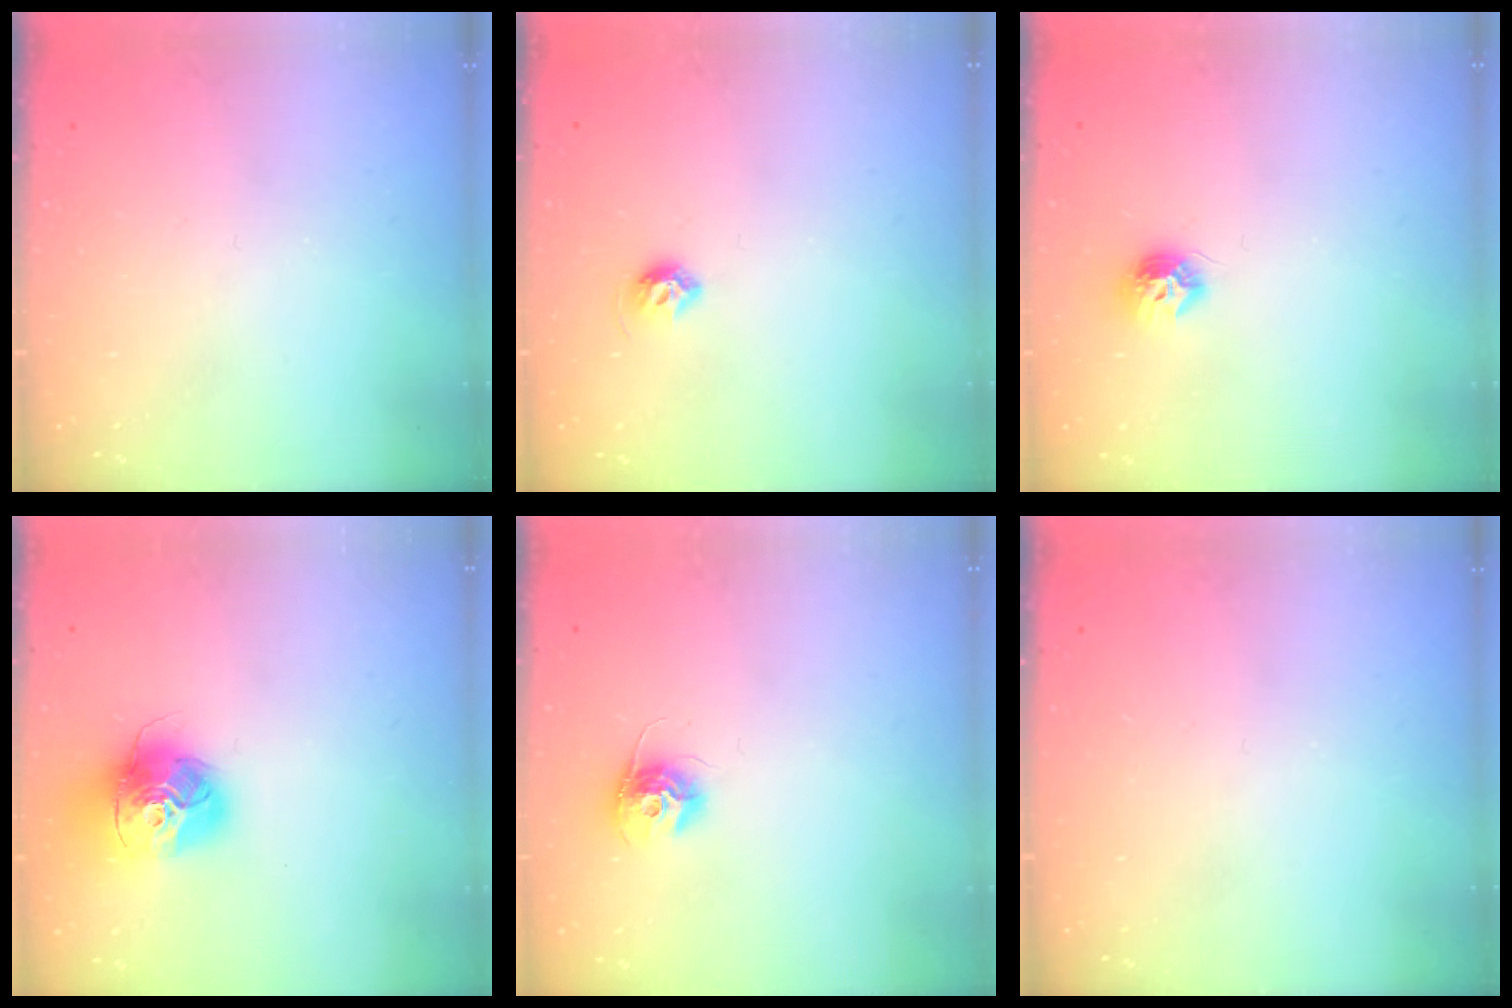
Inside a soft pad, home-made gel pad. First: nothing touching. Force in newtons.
{"total": 5.6, "press": 5.5, "slide": 1.0}
{"total": 7.6, "press": 7.6, "slide": 0.2}
{"total": 17.2, "press": 17.1, "slide": 2.0}
{"total": 10.3, "press": 10.3, "slide": 0.5}
{"total": 0.0}